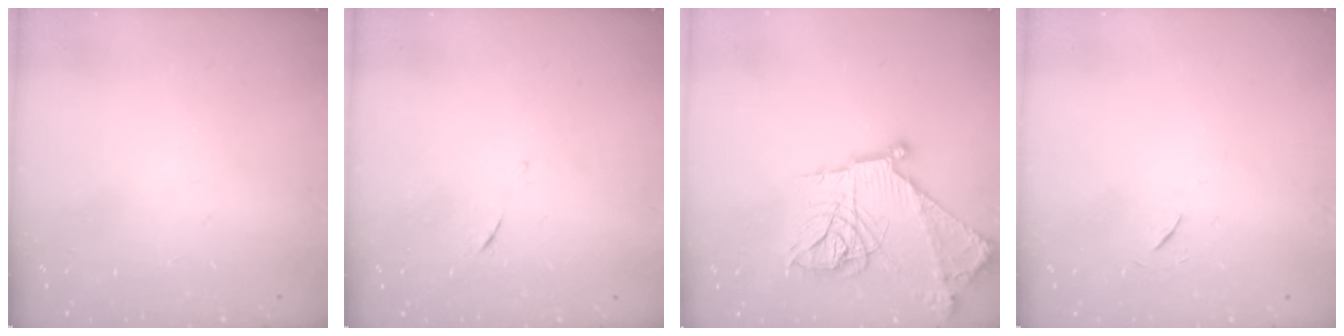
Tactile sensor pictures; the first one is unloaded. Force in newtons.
{"total": 5.1, "press": 5.1, "slide": 0.4}
{"total": 22.2, "press": 22.1, "slide": 2.3}
{"total": 5.7, "press": 5.2, "slide": 2.4}